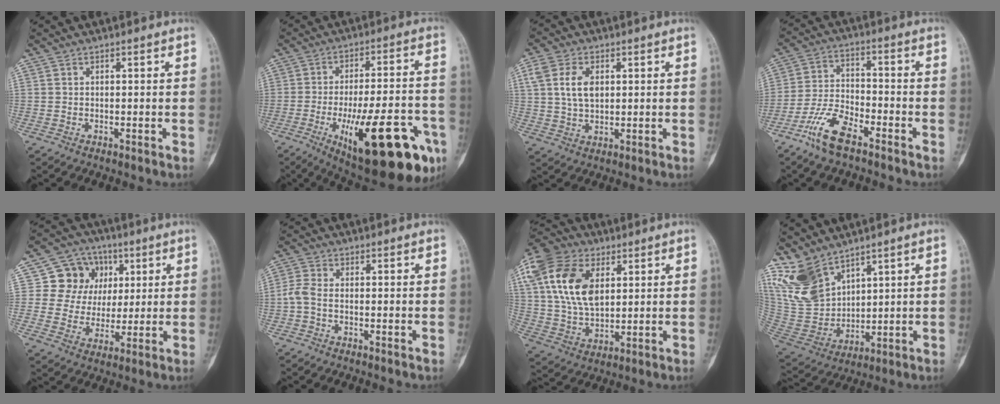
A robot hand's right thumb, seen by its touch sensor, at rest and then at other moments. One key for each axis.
{"total": 26.1, "fx": -10.6, "fy": 8.3, "fz": 22.4, "tx": -0.276, "ty": 0.026, "tz": -0.139}
{"total": 6.9, "fx": 1.6, "fy": 4.3, "fz": 5.1, "tx": -0.097, "ty": -0.001, "tz": 0.032}
{"total": 9.5, "fx": -6.4, "fy": 3.4, "fz": 6.1, "tx": -0.131, "ty": 0.035, "tz": -0.129}
{"total": 11.9, "fx": 3.5, "fy": 10.7, "fz": 3.8, "tx": -0.010, "ty": 0.003, "tz": 0.059}
{"total": 2.9, "fx": -0.8, "fy": 1.3, "fz": 2.5, "tx": -0.066, "ty": 0.004, "tz": -0.025}
{"total": 19.2, "fx": 5.8, "fy": 12.2, "fz": 13.6, "tx": -0.277, "ty": -0.006, "tz": 0.102}
{"total": 13.3, "fx": 9.7, "fy": 7.0, "fz": 5.9, "tx": -0.102, "ty": -0.046, "tz": 0.223}